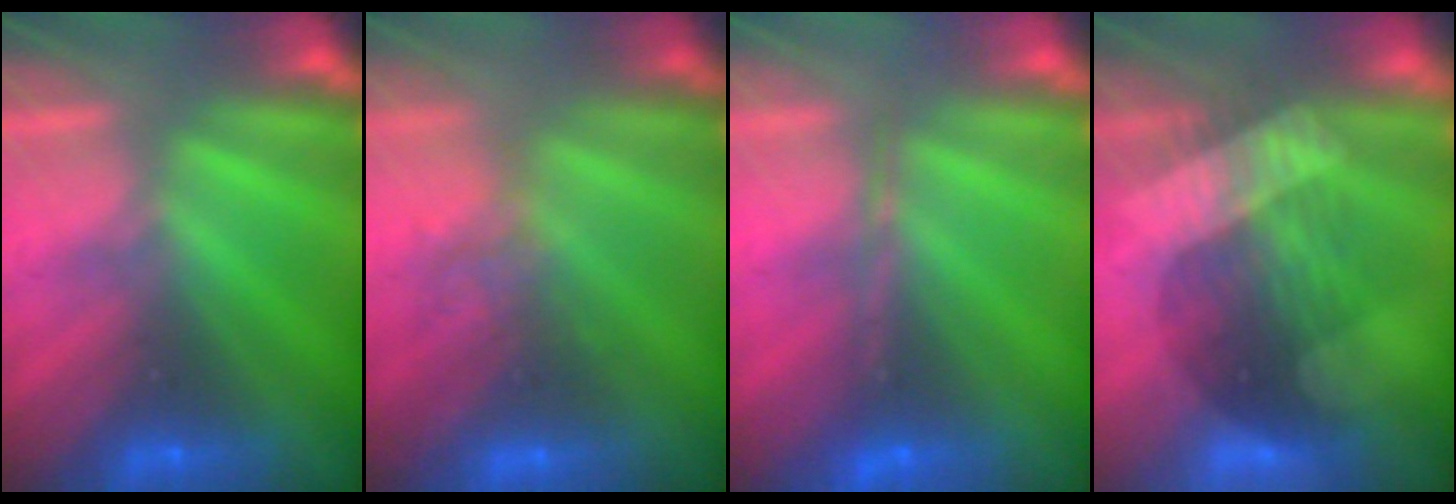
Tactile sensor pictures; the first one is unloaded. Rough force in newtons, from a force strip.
{"total": 2.8}
{"total": 1.7}
{"total": 3.6}